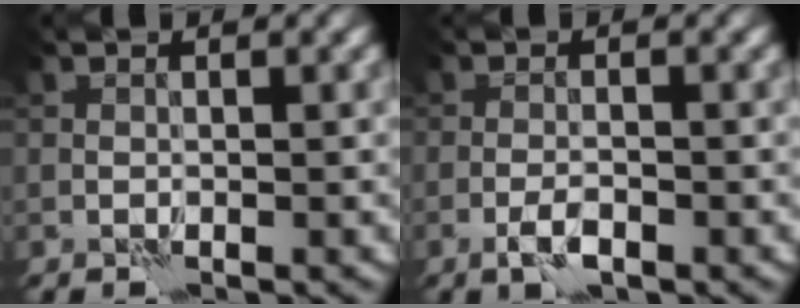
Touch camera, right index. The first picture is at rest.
{"total": 2.0, "force": [-1.1, 0.5, 1.6], "torque": [-0.034, 0.000, -0.025]}